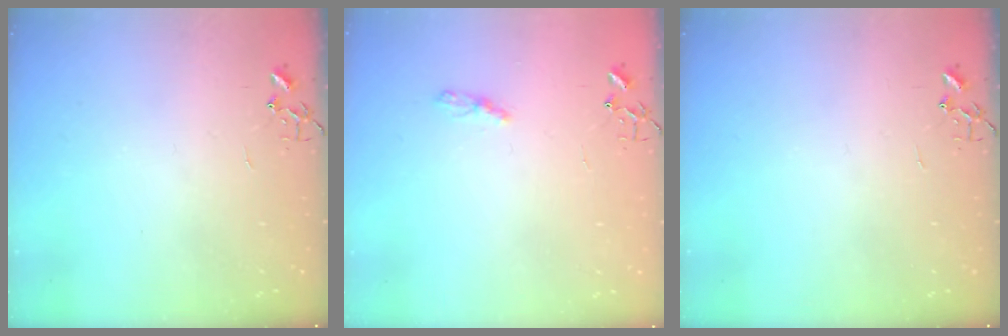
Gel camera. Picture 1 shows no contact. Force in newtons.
{"total": 4.7, "press": 4.7, "slide": 0.4}
{"total": 0.0}